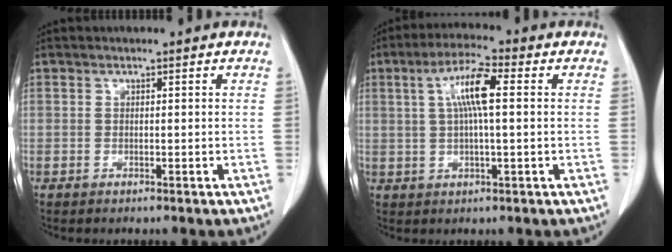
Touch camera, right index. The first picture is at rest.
{"total": 7.5, "force": [1.6, 1.0, 7.2], "torque": [-0.140, 0.014, 0.027]}